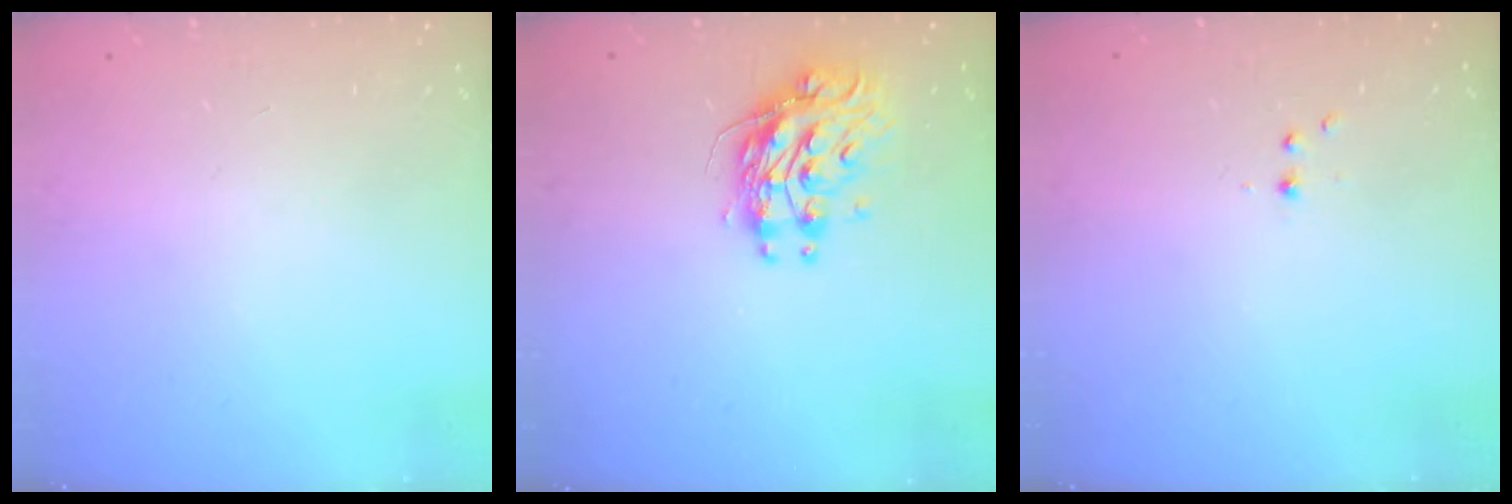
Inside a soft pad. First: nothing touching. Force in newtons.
{"total": 10.3, "press": 10.3, "slide": 1.0}
{"total": 2.2, "press": 1.9, "slide": 1.0}